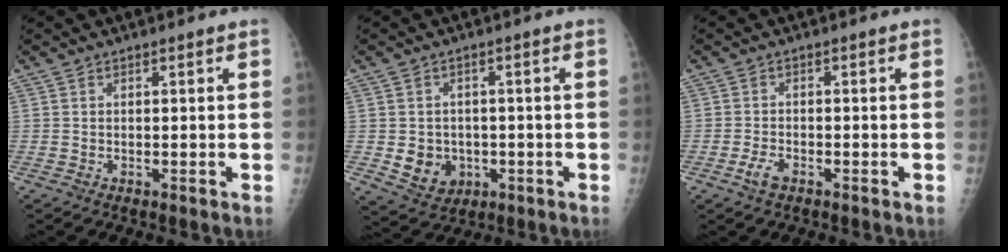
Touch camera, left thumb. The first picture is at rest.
{"total": 6.5, "force": [-1.2, 5.6, 3.0], "torque": [-0.025, 0.005, -0.005]}
{"total": 2.7, "force": [-1.6, 1.3, 1.7], "torque": [-0.039, 0.006, -0.030]}